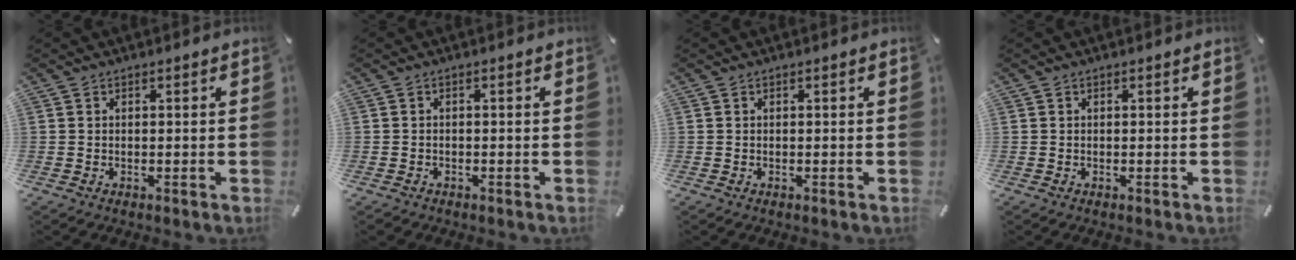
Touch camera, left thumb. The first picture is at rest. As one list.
[{"total": 1.1, "force": [-0.7, 0.7, 0.3], "torque": [-0.006, 0.002, -0.016]}, {"total": 0.0}, {"total": 0.0}]